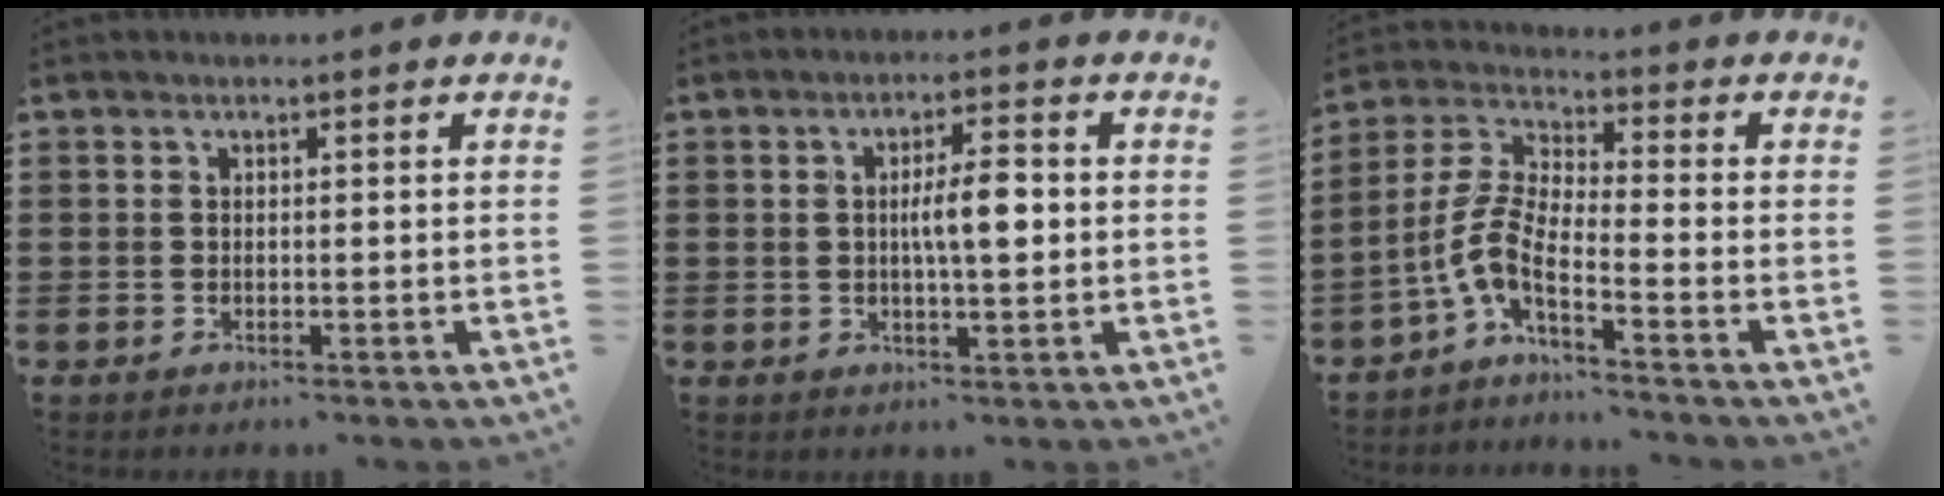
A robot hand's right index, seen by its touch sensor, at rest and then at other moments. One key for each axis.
{"total": 5.8, "fx": 0.4, "fy": 1.6, "fz": 5.6, "tx": -0.094, "ty": 0.001, "tz": 0.002}
{"total": 5.9, "fx": -3.2, "fy": 1.2, "fz": 4.8, "tx": -0.142, "ty": -0.028, "tz": -0.074}